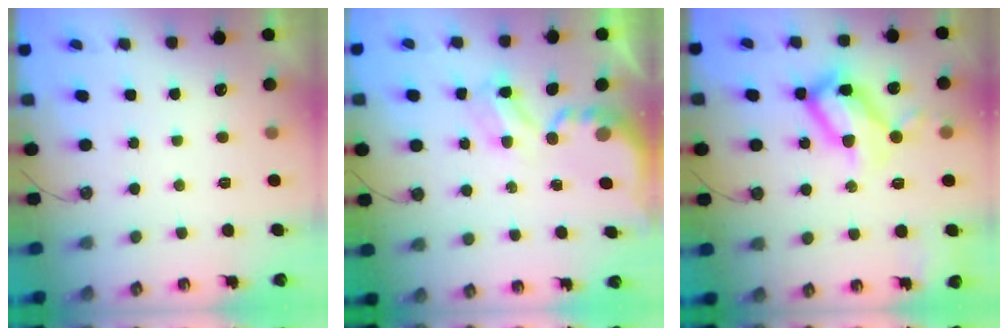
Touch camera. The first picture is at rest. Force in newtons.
{"total": 3.8, "press": 3.8, "slide": 0.2}
{"total": 20.1, "press": 20.0, "slide": 1.8}